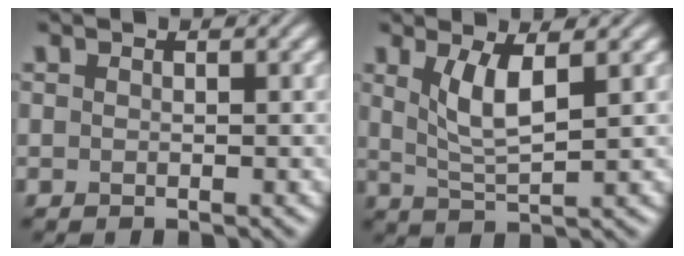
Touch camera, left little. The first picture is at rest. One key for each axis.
{"total": 3.8, "fx": 1.4, "fy": 1.0, "fz": 3.4, "tx": -0.074, "ty": -0.007, "tz": 0.031}